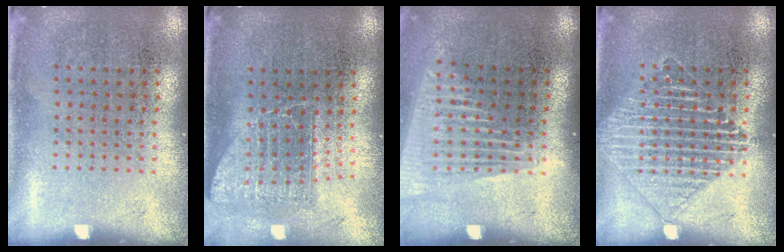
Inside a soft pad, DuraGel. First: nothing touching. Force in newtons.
{"total": 1.5, "press": 1.2, "slide": 0.9}
{"total": 1.6, "press": 1.4, "slide": 0.7}
{"total": 2.8, "press": 2.8, "slide": 0.5}